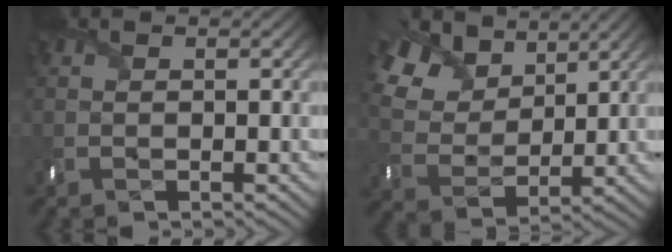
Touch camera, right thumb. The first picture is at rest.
{"total": 12.1, "force": [7.3, 7.3, 6.4], "torque": [-0.202, 0.036, 0.117]}